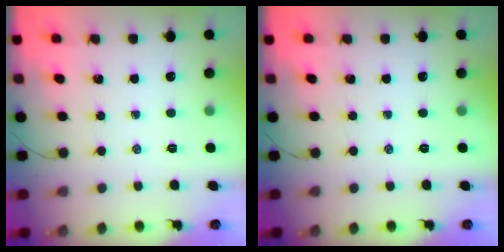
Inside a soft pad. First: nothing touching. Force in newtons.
{"total": 0.0}